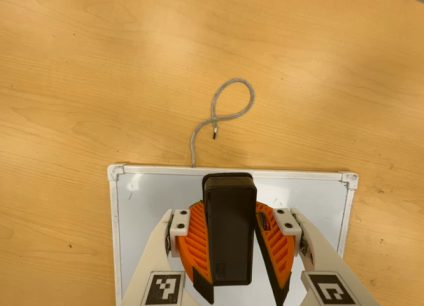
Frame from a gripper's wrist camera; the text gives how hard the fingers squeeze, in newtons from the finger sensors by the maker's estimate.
{"total": 8.2, "left": 8.3, "right": 8.2}